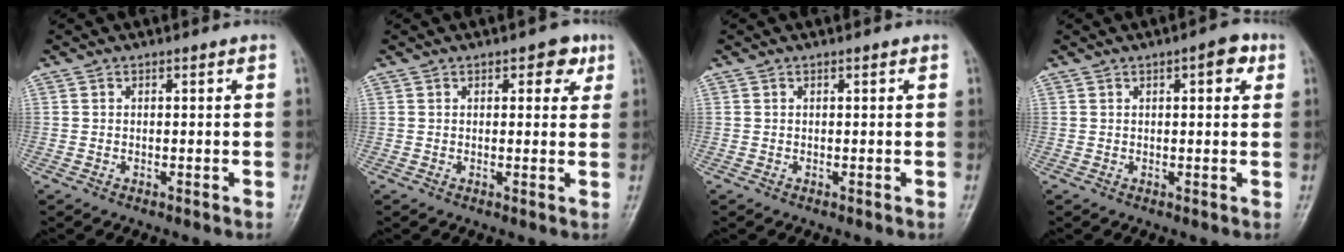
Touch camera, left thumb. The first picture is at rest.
{"total": 4.4, "force": [2.0, 2.3, 3.1], "torque": [-0.015, -0.003, 0.016]}
{"total": 0.5, "force": [0.2, 0.1, 0.5], "torque": [-0.008, 0.000, 0.002]}
{"total": 4.5, "force": [1.8, 1.7, 3.7], "torque": [-0.036, 0.001, 0.017]}